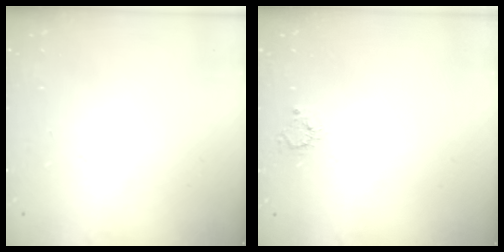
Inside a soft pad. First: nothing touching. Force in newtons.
{"total": 4.4, "press": 4.4, "slide": 0.4}